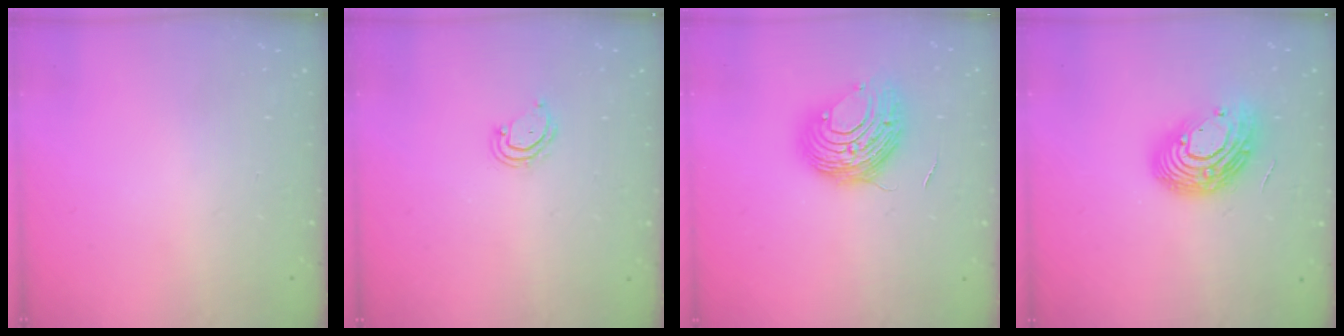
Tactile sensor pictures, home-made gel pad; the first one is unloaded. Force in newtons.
{"total": 4.2, "press": 4.1, "slide": 0.4}
{"total": 10.1, "press": 10.1, "slide": 0.7}
{"total": 14.2, "press": 14.2, "slide": 1.1}